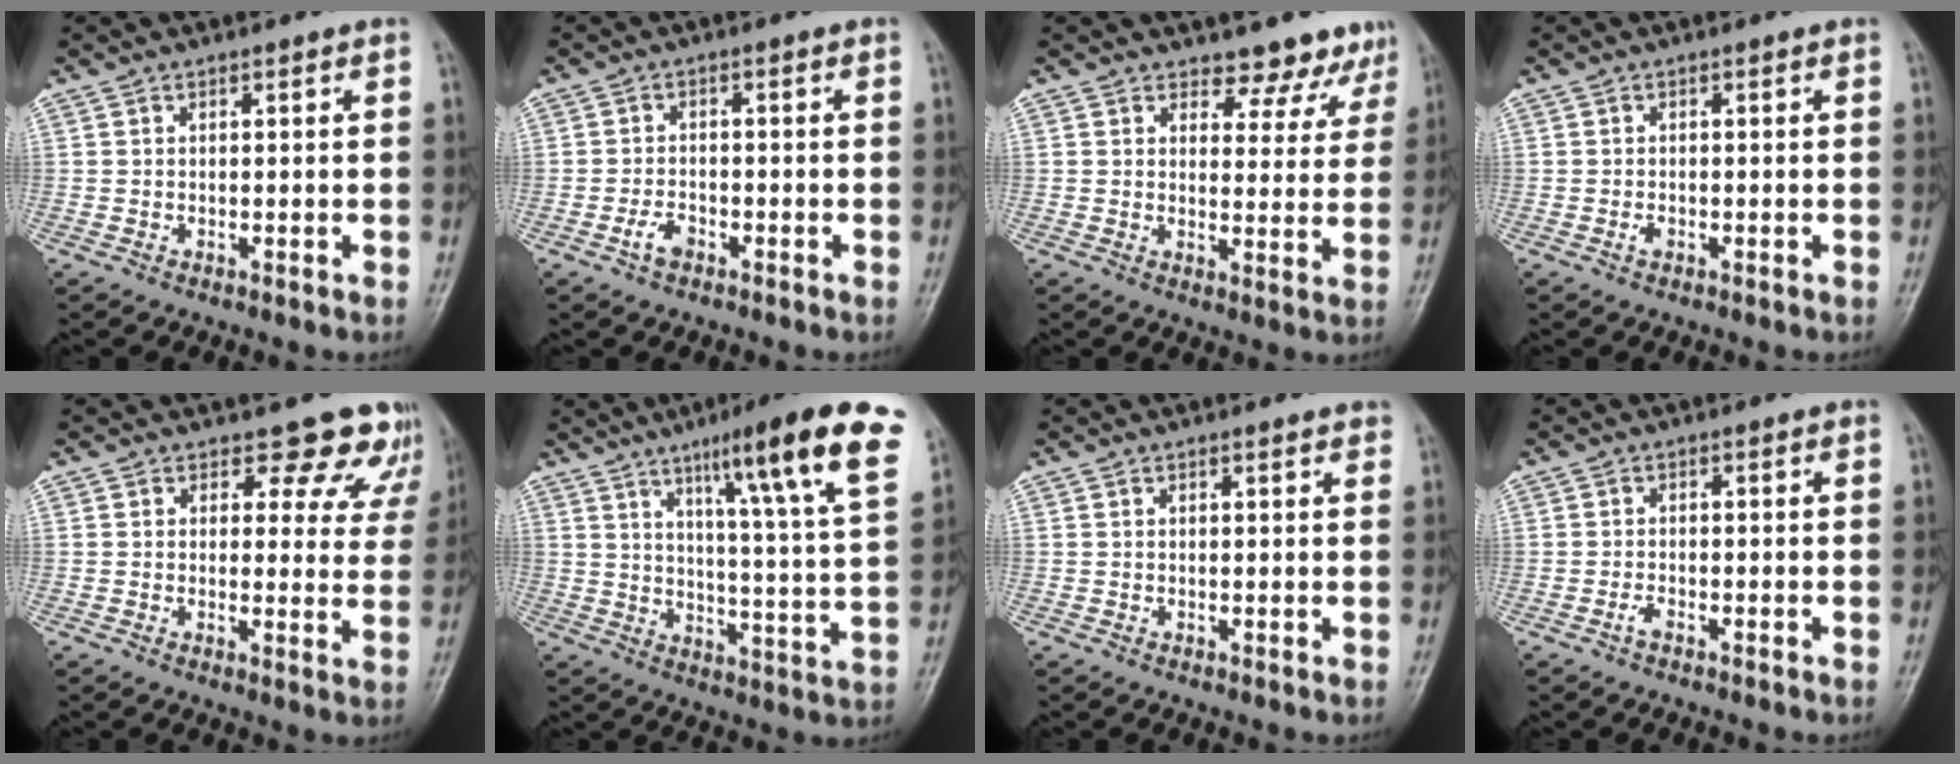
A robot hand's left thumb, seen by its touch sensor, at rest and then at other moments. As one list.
[{"total": 2.7, "force": [-1.6, 1.5, 1.6], "torque": [-0.031, 0.011, -0.029]}, {"total": 7.7, "force": [6.7, 3.7, 0.7], "torque": [0.033, -0.043, 0.066]}, {"total": 0.9, "force": [-0.4, 0.5, 0.6], "torque": [-0.010, 0.001, -0.007]}, {"total": 9.6, "force": [8.3, 4.6, 1.3], "torque": [0.040, -0.048, 0.065]}, {"total": 21.2, "force": [11.6, 2.3, 17.6], "torque": [-0.228, -0.039, 0.162]}, {"total": 1.3, "force": [1.1, 0.3, 0.5], "torque": [-0.002, -0.001, 0.012]}, {"total": 1.1, "force": [-0.8, 0.4, 0.7], "torque": [-0.017, 0.002, -0.016]}]